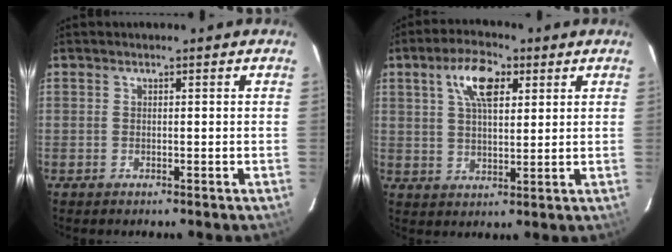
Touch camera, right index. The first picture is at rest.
{"total": 8.5, "force": [3.7, 3.7, 6.7], "torque": [-0.120, 0.019, 0.065]}